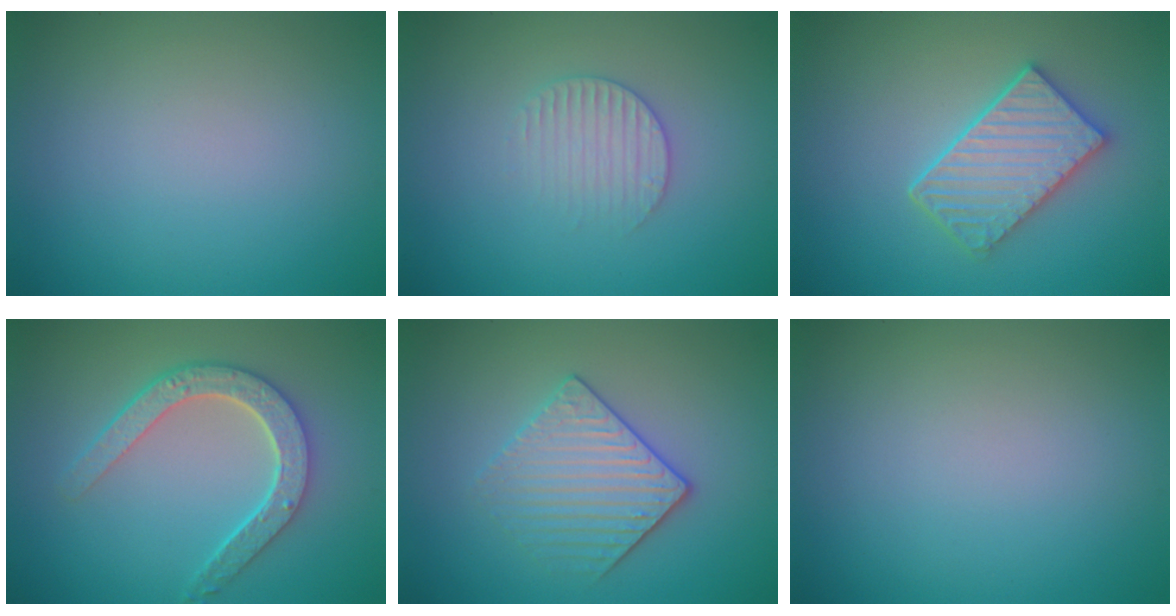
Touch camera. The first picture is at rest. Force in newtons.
{"total": 2.2, "press": 2.1, "slide": 0.5}
{"total": 4.3, "press": 3.8, "slide": 2.0}
{"total": 4.5, "press": 3.5, "slide": 2.7}
{"total": 3.4, "press": 3.2, "slide": 1.0}
{"total": 0.0}